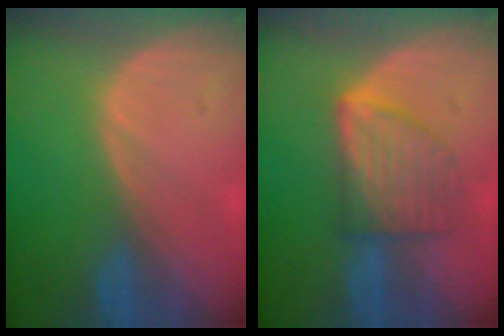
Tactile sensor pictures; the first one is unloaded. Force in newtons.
{"total": 6.5, "press": 6.5, "slide": 0.1}